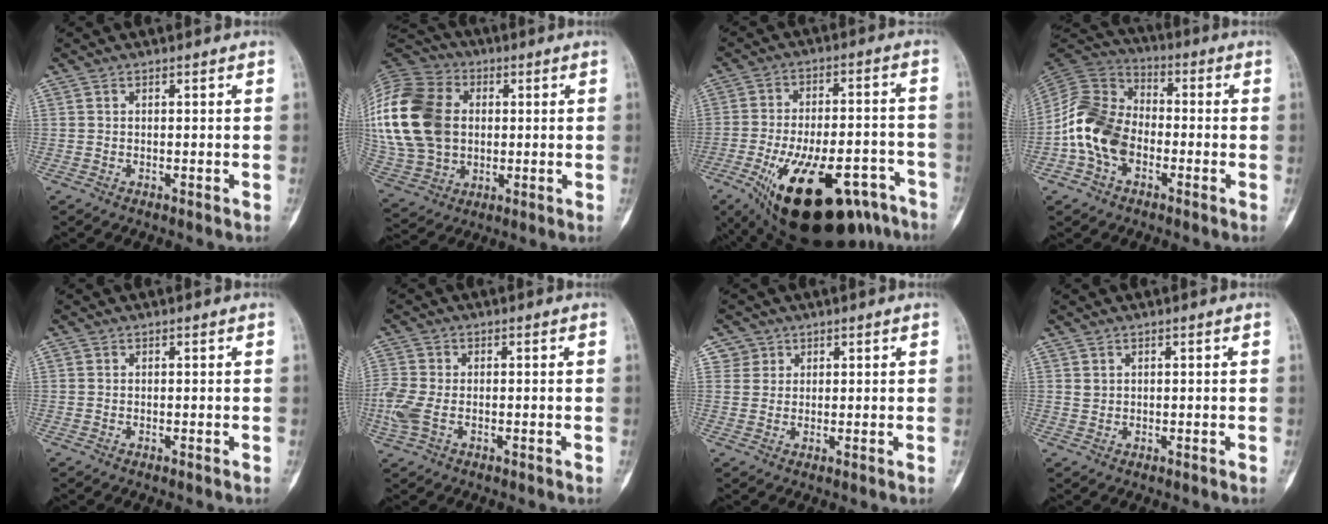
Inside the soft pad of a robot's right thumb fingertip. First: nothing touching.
{"total": 25.0, "force": [2.7, 18.6, 16.5], "torque": [-0.362, 0.014, 0.057]}
{"total": 25.8, "force": [-14.1, 11.1, 18.6], "torque": [-0.266, 0.049, -0.204]}
{"total": 13.9, "force": [-3.5, 9.7, 9.2], "torque": [-0.168, 0.036, -0.076]}
{"total": 0.0}
{"total": 6.3, "force": [-1.3, 4.0, 4.7], "torque": [-0.136, 0.004, -0.029]}
{"total": 2.9, "force": [1.5, 2.5, -0.3], "torque": [0.025, -0.002, 0.020]}
{"total": 0.9, "force": [0.5, 0.7, 0.2], "torque": [0.000, -0.001, 0.012]}